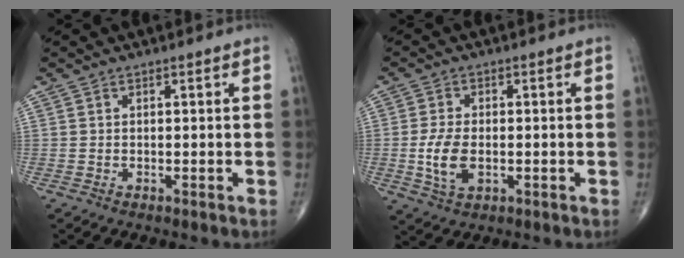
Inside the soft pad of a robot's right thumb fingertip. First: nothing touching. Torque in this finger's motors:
{"motor_torque": [0.22, 0.01, 0.87, 0.10, 0.07]}